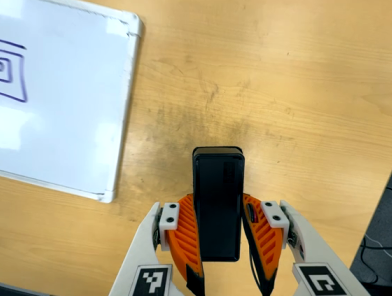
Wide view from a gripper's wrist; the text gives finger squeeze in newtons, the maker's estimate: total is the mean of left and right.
{"total": 6.1, "left": 4.3, "right": 7.8}